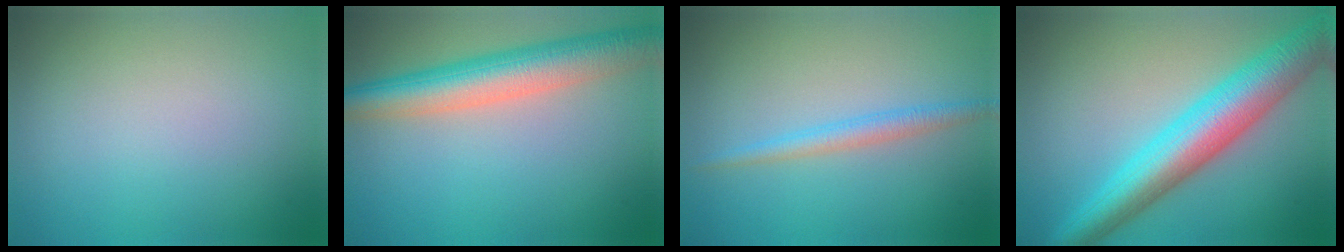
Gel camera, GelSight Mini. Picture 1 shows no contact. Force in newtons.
{"total": 7.1, "press": 7.1, "slide": 0.1}
{"total": 1.9, "press": 1.9, "slide": 0.1}
{"total": 8.2, "press": 8.2, "slide": 0.2}